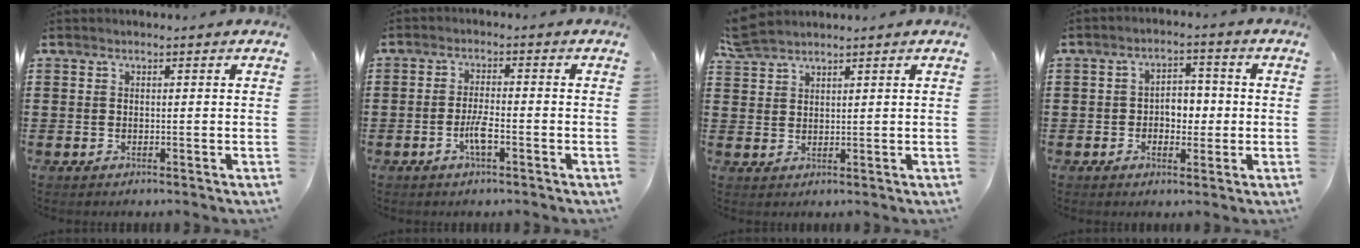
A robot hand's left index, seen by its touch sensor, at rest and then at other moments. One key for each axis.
{"total": 3.6, "fx": -1.4, "fy": 0.7, "fz": 3.2, "tx": -0.070, "ty": -0.003, "tz": -0.029}
{"total": 3.5, "fx": 3.3, "fy": 0.8, "fz": 1.0, "tx": -0.031, "ty": -0.002, "tz": 0.063}
{"total": 4.3, "fx": -0.6, "fy": 2.9, "fz": 3.1, "tx": -0.050, "ty": 0.004, "tz": -0.021}